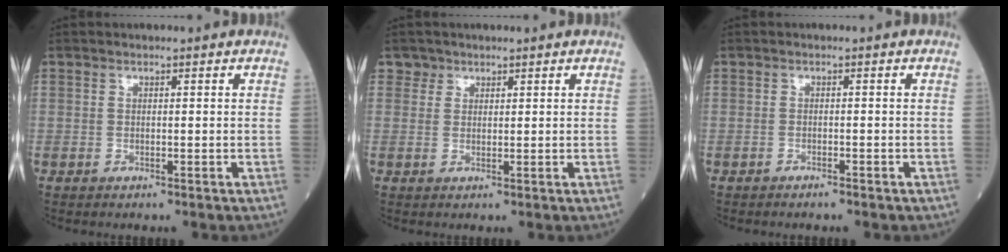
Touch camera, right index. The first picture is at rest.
{"total": 1.4, "force": [1.0, 1.0, -0.3], "torque": [0.015, 0.003, 0.012]}
{"total": 1.3, "force": [-1.1, 0.2, 0.6], "torque": [-0.015, -0.002, -0.011]}